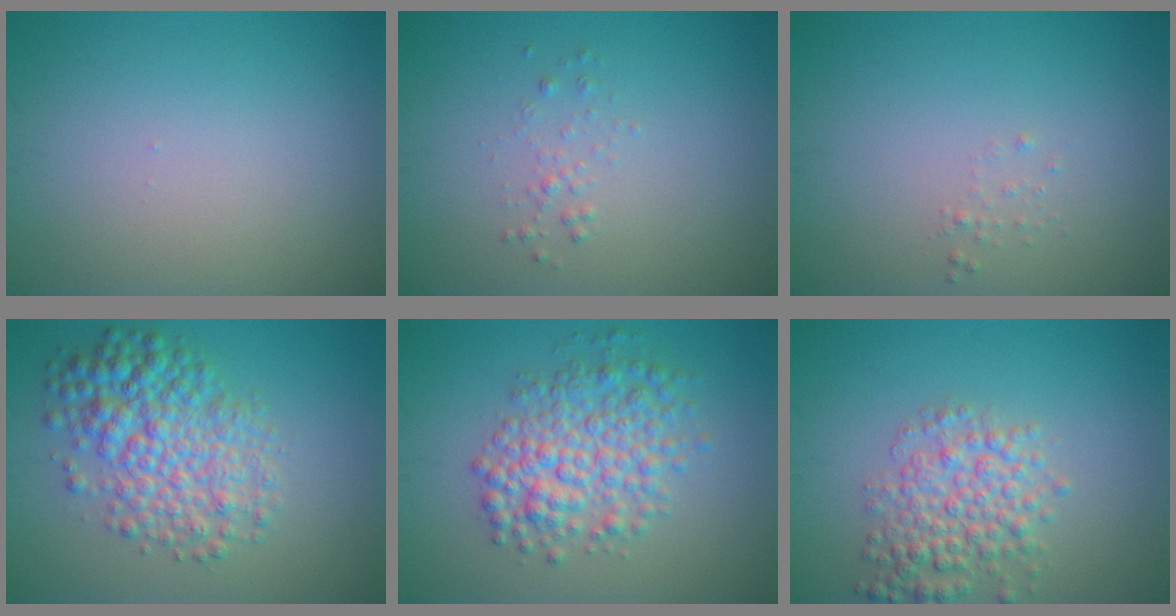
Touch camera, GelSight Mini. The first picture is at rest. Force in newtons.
{"total": 0.9, "press": 0.9, "slide": 0.0}
{"total": 0.5, "press": 0.5, "slide": 0.1}
{"total": 6.2, "press": 6.2, "slide": 0.1}
{"total": 5.4, "press": 5.4, "slide": 0.1}
{"total": 4.4, "press": 4.4, "slide": 0.1}